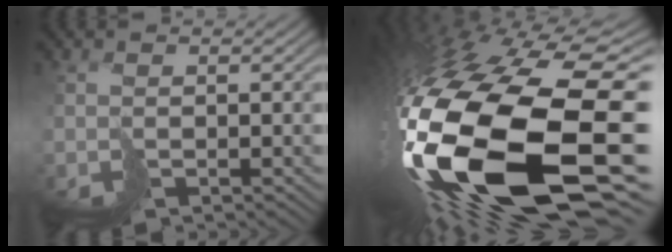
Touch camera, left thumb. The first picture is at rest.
{"total": 22.3, "force": [-4.9, 12.8, 17.6], "torque": [-0.404, -0.092, -0.045]}